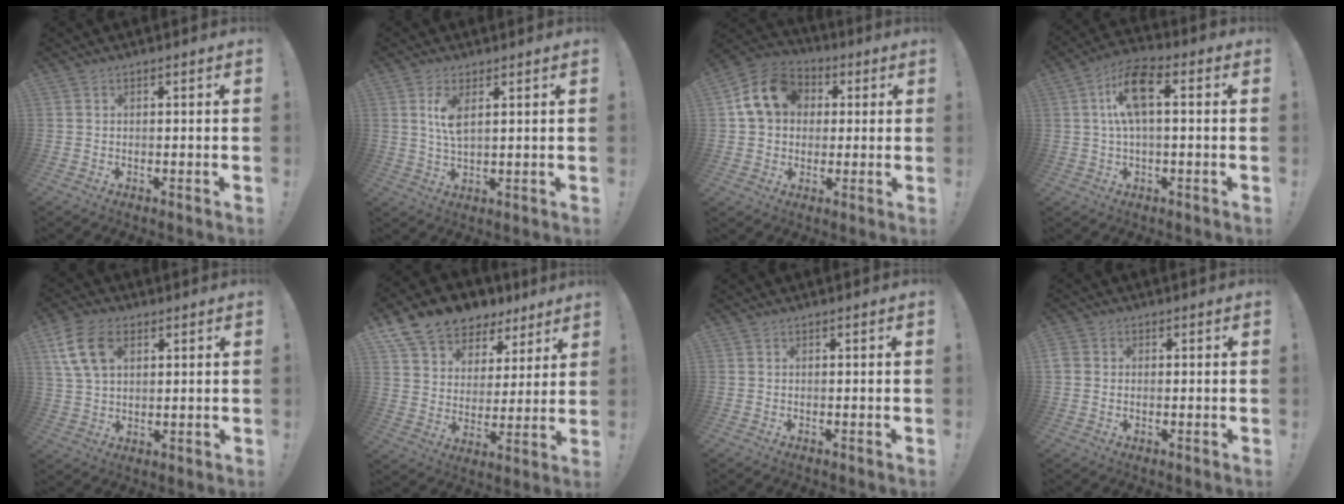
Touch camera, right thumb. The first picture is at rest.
{"total": 5.6, "force": [2.4, 1.9, 4.7], "torque": [-0.084, -0.016, 0.034]}
{"total": 13.5, "force": [4.2, 10.8, 6.9], "torque": [-0.100, -0.004, 0.086]}
{"total": 11.8, "force": [1.4, 5.4, 10.4], "torque": [-0.187, 0.017, 0.025]}
{"total": 12.7, "force": [5.3, 8.2, 8.2], "torque": [-0.153, -0.008, 0.103]}
{"total": 11.1, "force": [8.3, 6.9, 2.7], "torque": [-0.045, -0.068, 0.157]}
{"total": 0.0}
{"total": 3.0, "force": [0.1, 2.7, 1.3], "torque": [-0.035, 0.007, 0.003]}